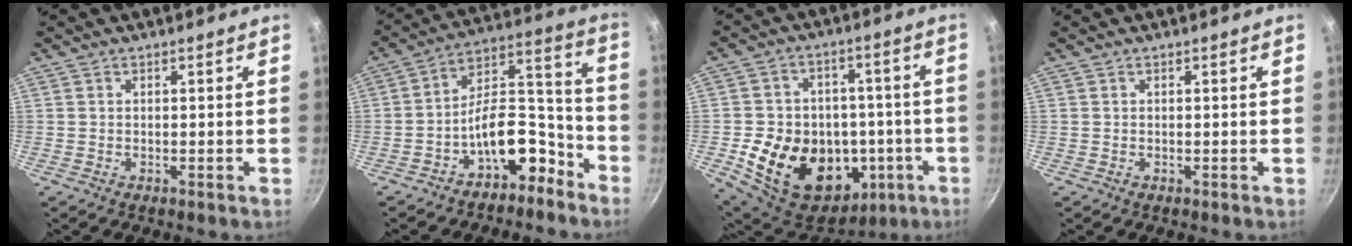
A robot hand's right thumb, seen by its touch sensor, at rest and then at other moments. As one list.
[{"total": 13.4, "force": [-7.8, 7.0, 8.4], "torque": [-0.080, 0.110, -0.124]}, {"total": 23.4, "force": [-5.7, 17.9, 14.0], "torque": [-0.218, 0.038, -0.065]}, {"total": 0.0}]